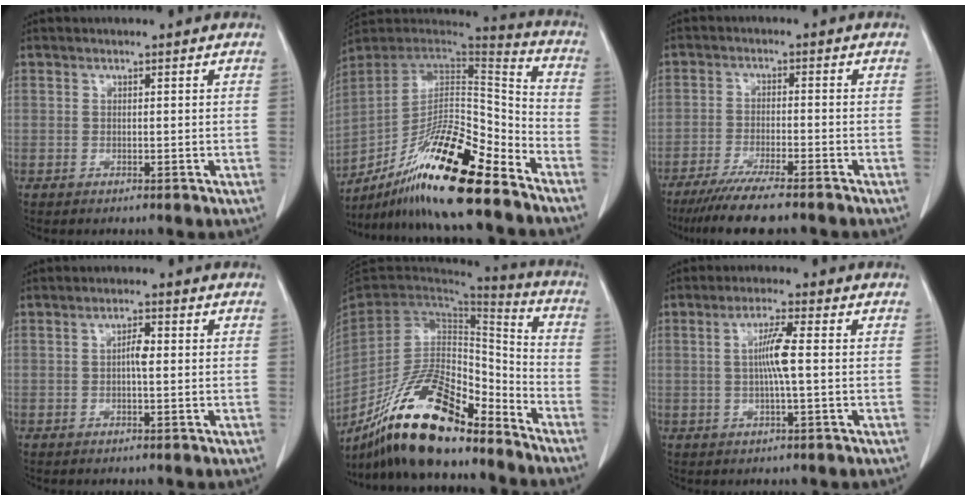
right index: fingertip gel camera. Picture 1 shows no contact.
{"total": 19.8, "force": [-13.9, 2.2, 13.8], "torque": [-0.241, -0.002, -0.246]}
{"total": 9.8, "force": [-8.0, 0.2, 5.6], "torque": [-0.085, -0.024, -0.127]}
{"total": 2.2, "force": [0.0, 0.5, 2.1], "torque": [-0.038, 0.004, -0.001]}
{"total": 19.2, "force": [-14.8, 5.8, 10.8], "torque": [-0.204, 0.013, -0.265]}
{"total": 4.9, "force": [0.2, -0.2, 4.9], "torque": [-0.095, 0.002, 0.003]}